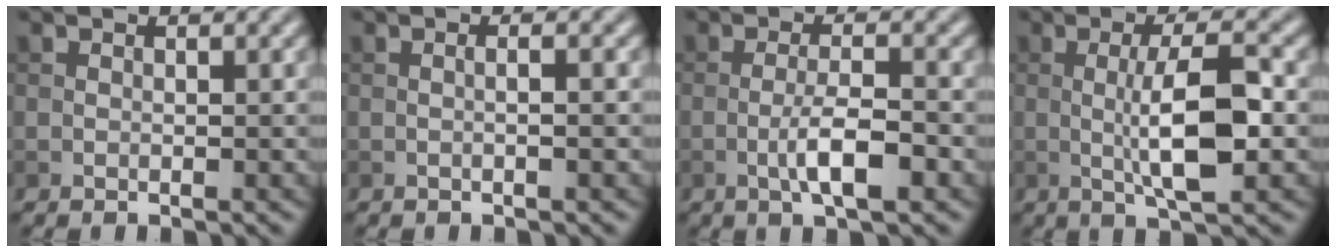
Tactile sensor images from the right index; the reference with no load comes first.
{"total": 1.5, "force": [0.1, 0.5, 1.5], "torque": [-0.004, -0.004, -0.004]}
{"total": 4.1, "force": [-1.4, 0.9, 3.8], "torque": [-0.068, 0.002, -0.029]}
{"total": 6.4, "force": [-0.4, 1.4, 6.3], "torque": [-0.111, 0.004, -0.009]}